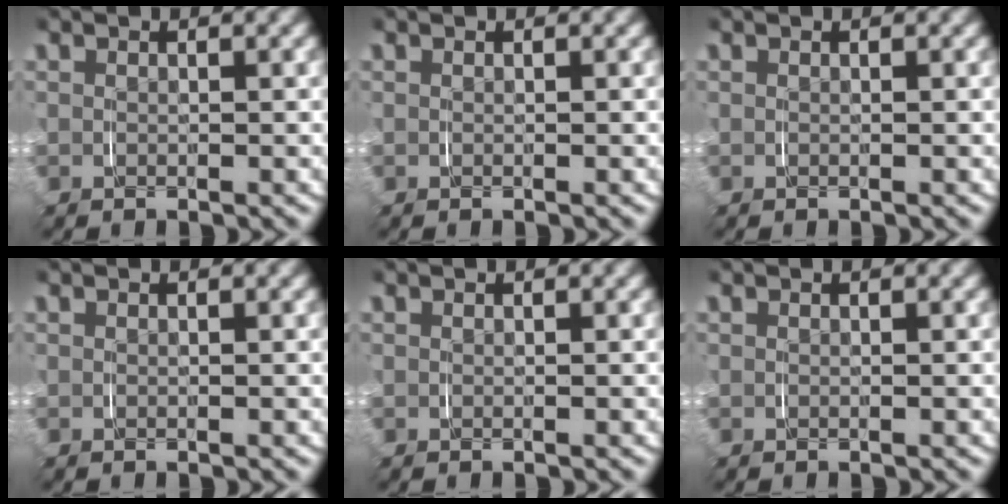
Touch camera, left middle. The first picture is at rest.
{"total": 0.0}
{"total": 0.0}
{"total": 0.0}
{"total": 0.0}
{"total": 0.0}